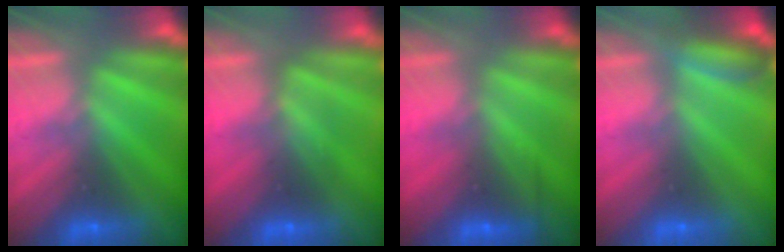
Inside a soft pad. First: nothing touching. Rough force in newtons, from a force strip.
{"total": 2.6}
{"total": 2.4}
{"total": 2.8}